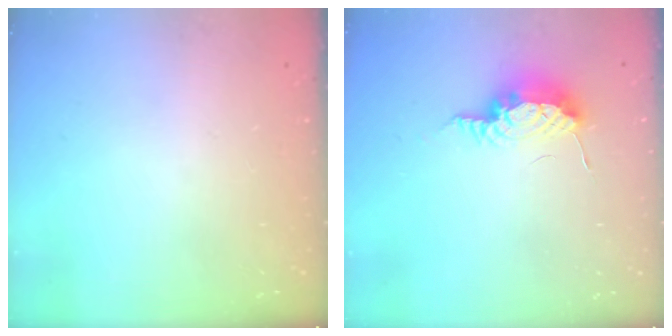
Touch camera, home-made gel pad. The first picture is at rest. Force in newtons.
{"total": 8.4, "press": 8.1, "slide": 2.3}